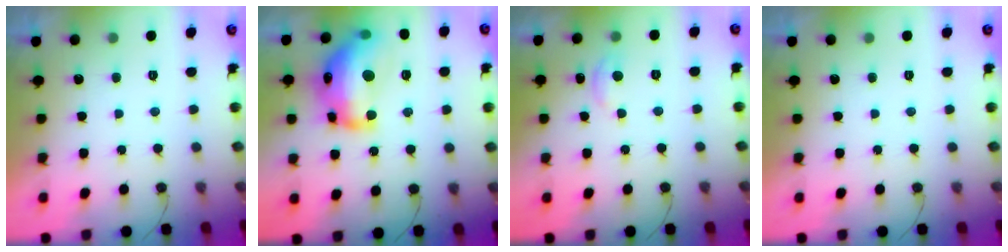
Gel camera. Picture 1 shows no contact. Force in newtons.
{"total": 22.3, "press": 22.3, "slide": 1.2}
{"total": 4.7, "press": 4.6, "slide": 0.6}
{"total": 0.0}